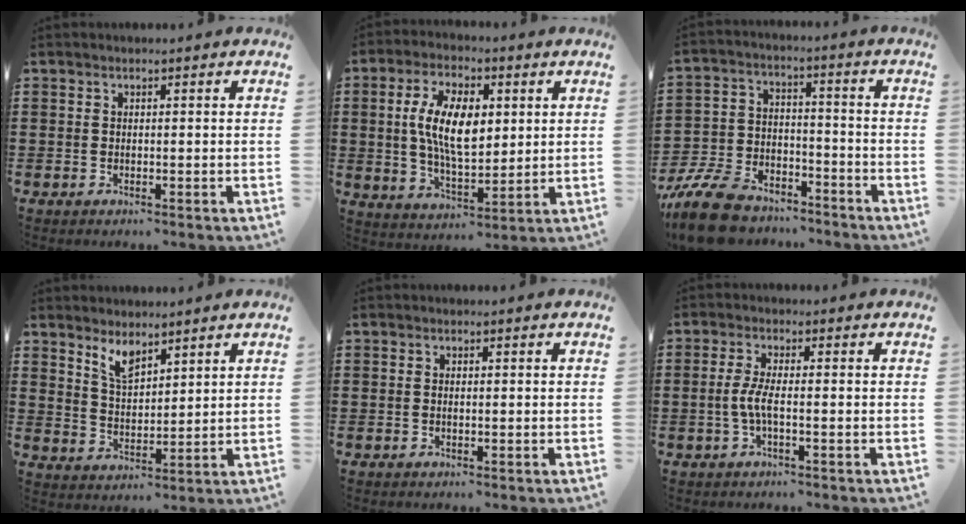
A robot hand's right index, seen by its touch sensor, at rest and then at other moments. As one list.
[{"total": 10.5, "force": [1.7, 5.0, 9.1], "torque": [-0.191, 0.012, 0.028]}, {"total": 11.2, "force": [-9.7, 3.7, 4.3], "torque": [-0.102, 0.035, -0.192]}, {"total": 4.3, "force": [3.7, 1.3, 1.8], "torque": [-0.047, -0.006, 0.068]}, {"total": 0.7, "force": [0.0, 0.1, 0.6], "torque": [-0.015, -0.005, 0.002]}, {"total": 3.8, "force": [-0.9, 0.6, 3.6], "torque": [-0.095, -0.009, -0.027]}]